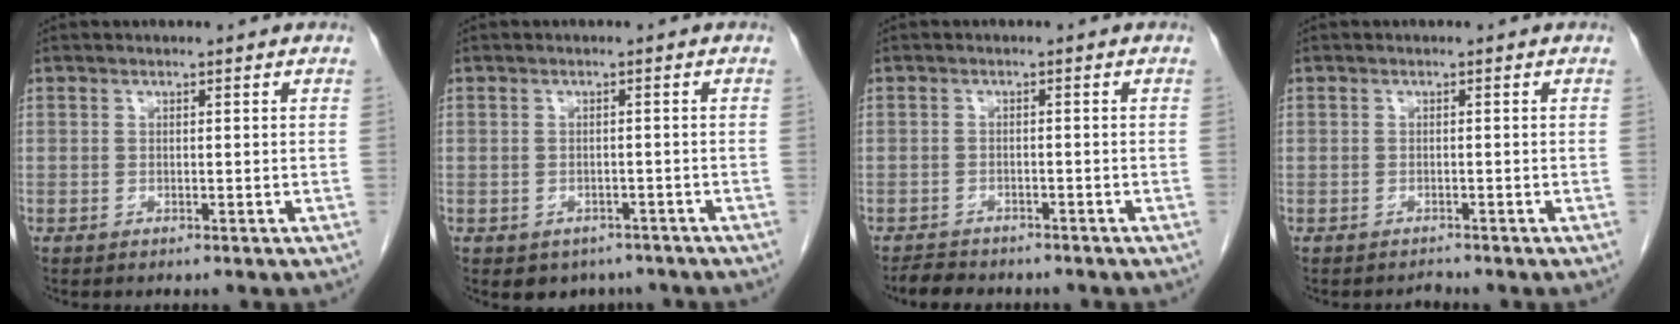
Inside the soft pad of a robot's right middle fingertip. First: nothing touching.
{"total": 4.1, "force": [-3.1, 2.7, 0.7], "torque": [0.000, 0.007, -0.036]}
{"total": 4.0, "force": [-3.6, 1.4, 1.1], "torque": [-0.025, -0.007, -0.054]}
{"total": 0.8, "force": [-0.7, 0.1, -0.4], "torque": [0.002, -0.006, -0.013]}